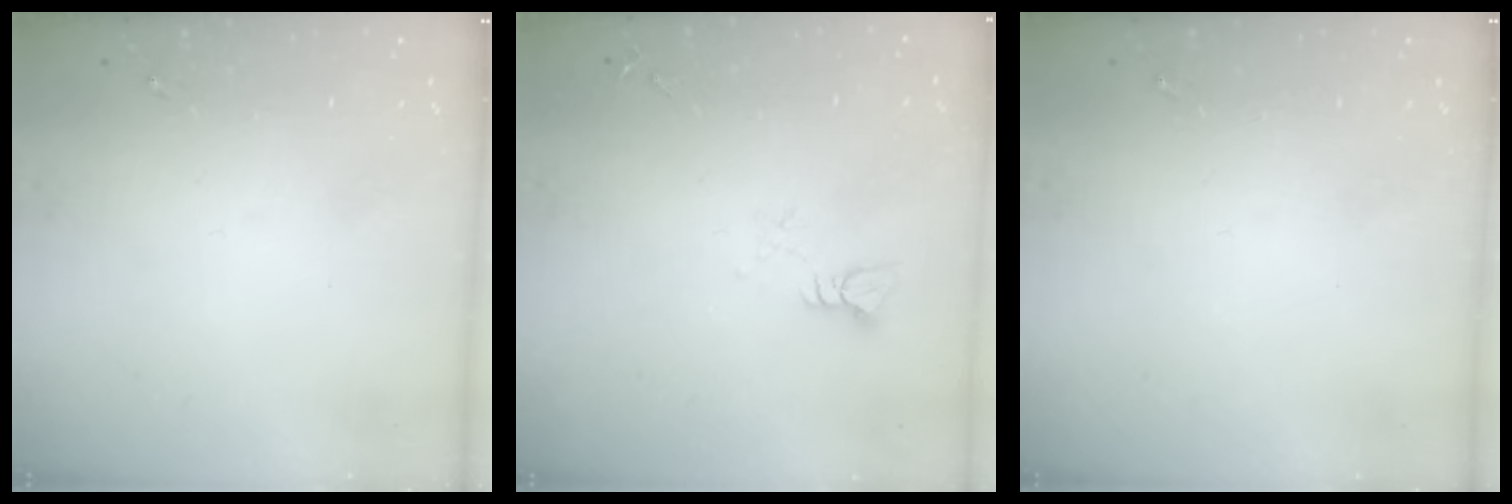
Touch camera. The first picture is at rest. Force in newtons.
{"total": 3.9, "press": 3.9, "slide": 0.3}
{"total": 0.0}